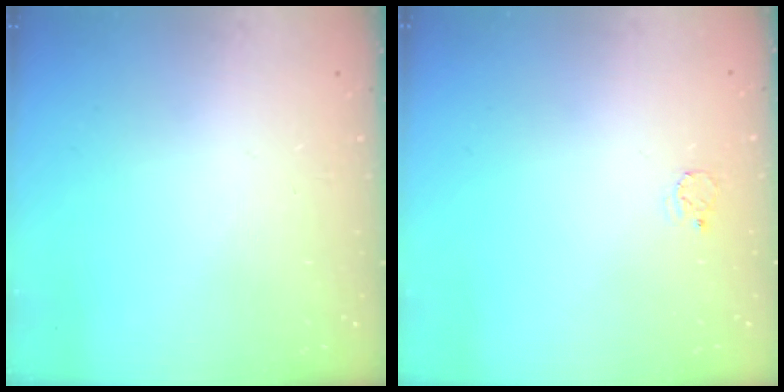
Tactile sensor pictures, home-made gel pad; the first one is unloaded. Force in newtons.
{"total": 2.3, "press": 2.3, "slide": 0.2}